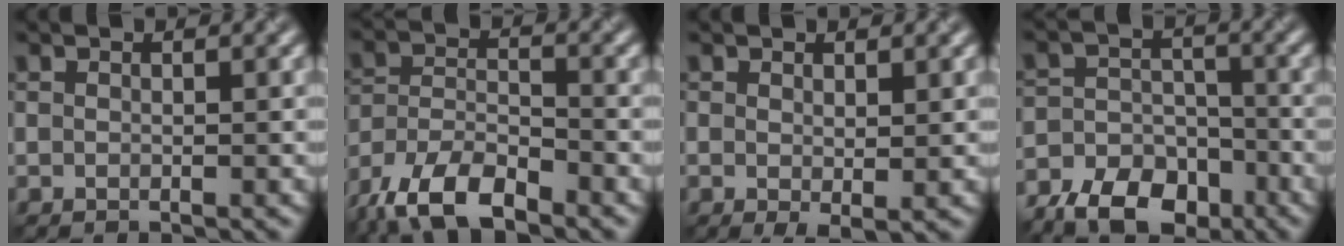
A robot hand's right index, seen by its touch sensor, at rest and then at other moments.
{"total": 8.7, "force": [-6.6, 3.3, 4.7], "torque": [-0.083, -0.008, -0.130]}
{"total": 1.6, "force": [0.1, 0.7, 1.4], "torque": [-0.022, -0.007, 0.005]}
{"total": 9.2, "force": [-7.1, 4.9, 3.2], "torque": [-0.038, -0.009, -0.114]}